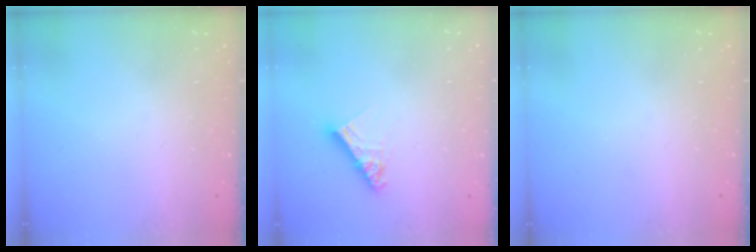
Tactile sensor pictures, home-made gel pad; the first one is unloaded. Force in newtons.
{"total": 9.5, "press": 9.5, "slide": 0.7}
{"total": 0.0}